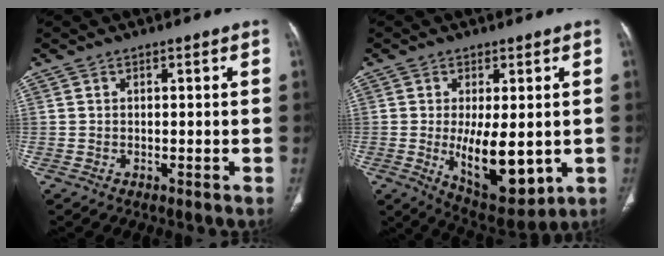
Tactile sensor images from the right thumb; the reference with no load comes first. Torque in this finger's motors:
{"motor_torque": [1.27, 2.73, 0.64, -0.51, 0.47]}